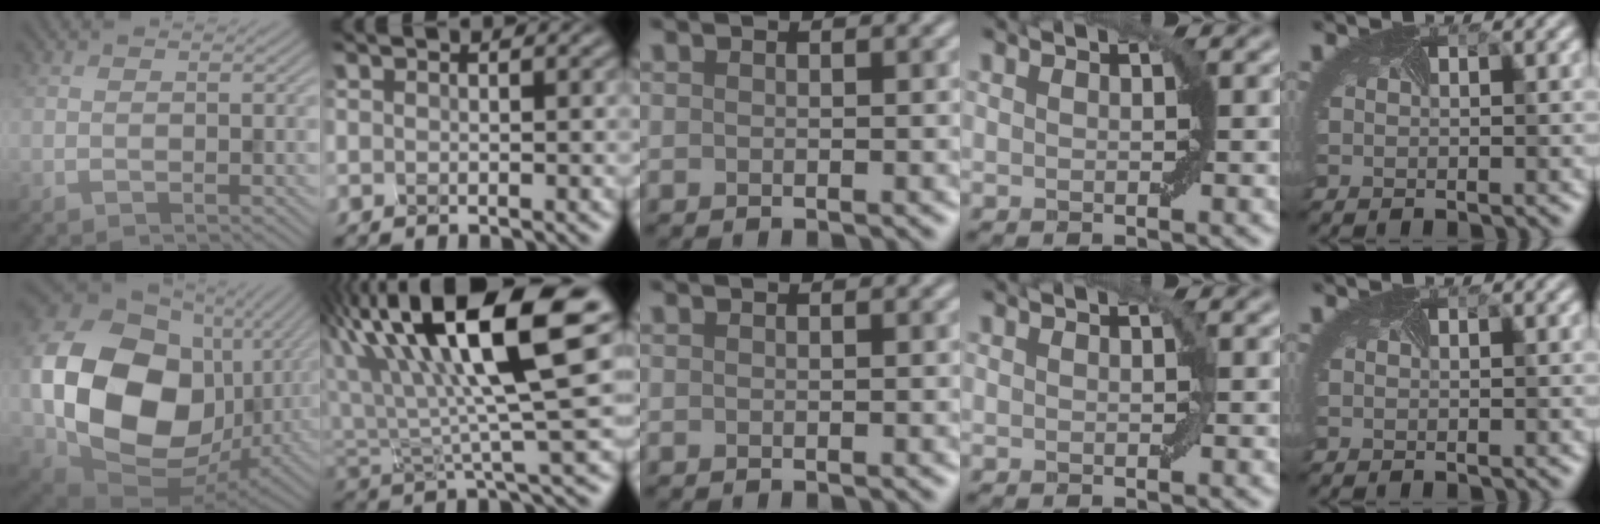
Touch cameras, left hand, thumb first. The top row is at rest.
{"thumb": {"total": 20.1, "force": [0.6, 15.5, 12.8], "torque": [-0.307, -0.051, 0.026]}, "index": {"total": 12.2, "force": [6.5, 2.5, 10.0], "torque": [-0.192, 0.017, 0.131]}}